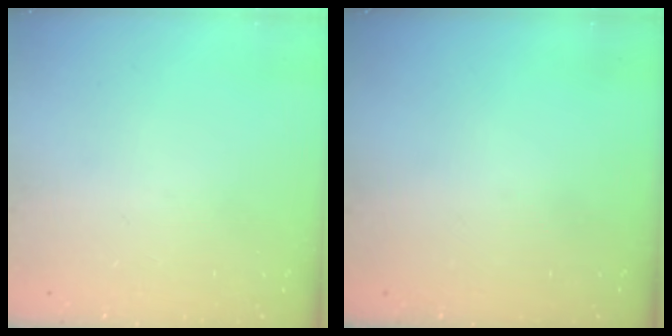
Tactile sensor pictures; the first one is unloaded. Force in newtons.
{"total": 0.0}